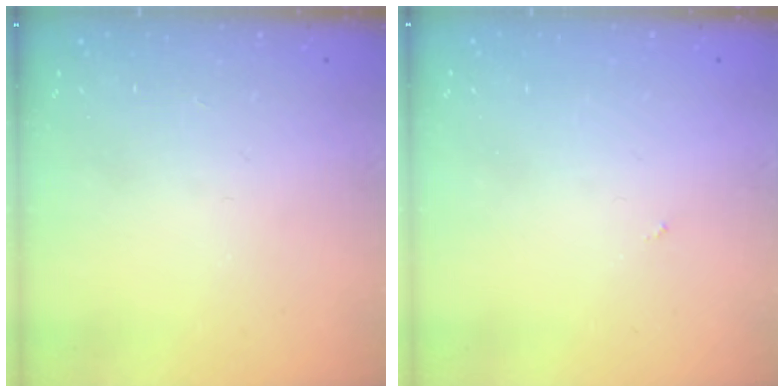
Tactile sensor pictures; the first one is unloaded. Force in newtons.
{"total": 0.0}